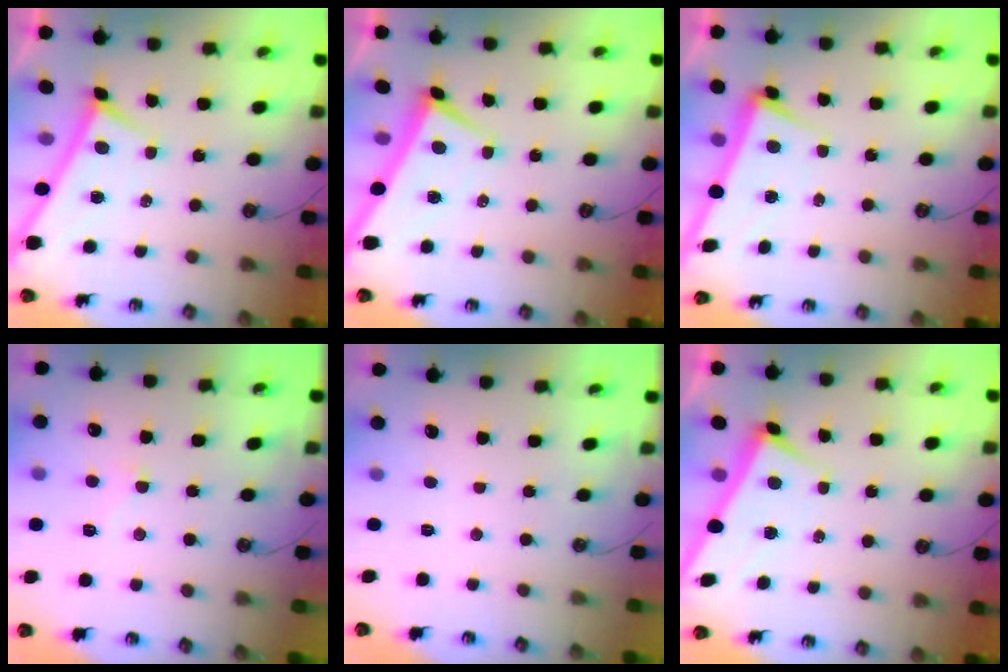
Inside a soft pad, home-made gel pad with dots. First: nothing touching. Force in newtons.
{"total": 1.8, "press": 1.7, "slide": 0.5}
{"total": 3.2, "press": 3.0, "slide": 1.1}
{"total": 2.7, "press": 2.6, "slide": 0.8}
{"total": 0.0}
{"total": 4.6, "press": 4.6, "slide": 0.1}